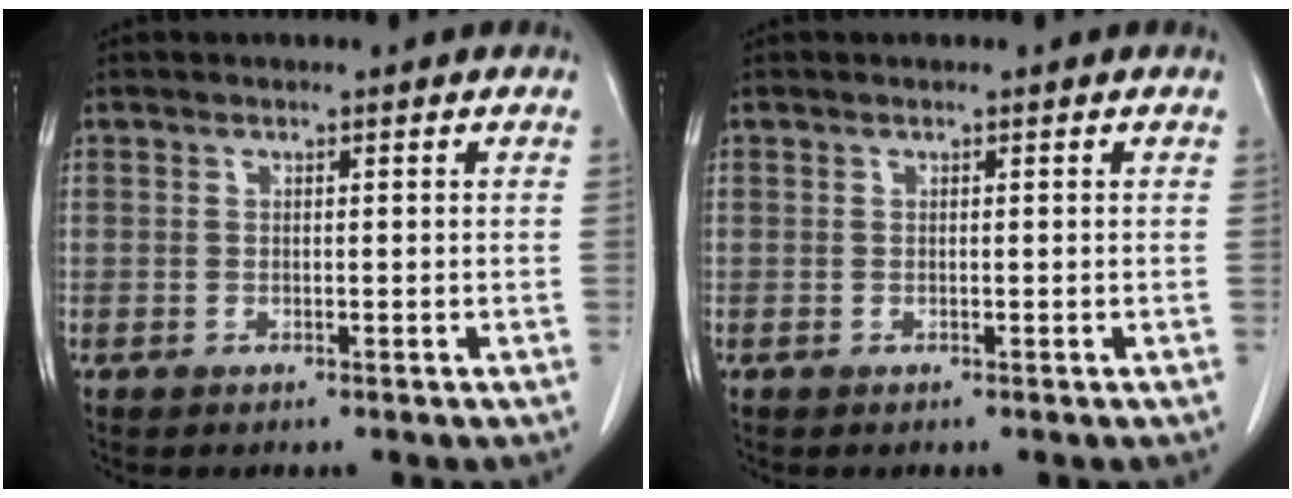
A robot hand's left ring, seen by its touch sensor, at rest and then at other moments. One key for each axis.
{"total": 0.0}